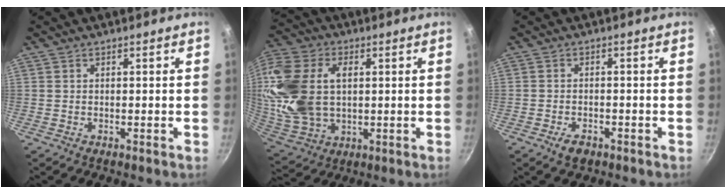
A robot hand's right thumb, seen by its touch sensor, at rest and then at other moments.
{"total": 21.9, "force": [3.5, 14.8, 15.8], "torque": [-0.341, 0.005, 0.072]}
{"total": 3.1, "force": [-1.9, 1.8, 1.8], "torque": [-0.031, 0.013, -0.031]}